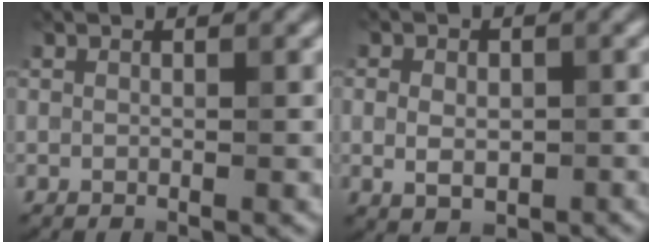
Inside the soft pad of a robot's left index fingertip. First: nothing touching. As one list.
[{"total": 3.1, "force": [-0.3, 2.2, 2.3], "torque": [-0.033, -0.006, 0.000]}]